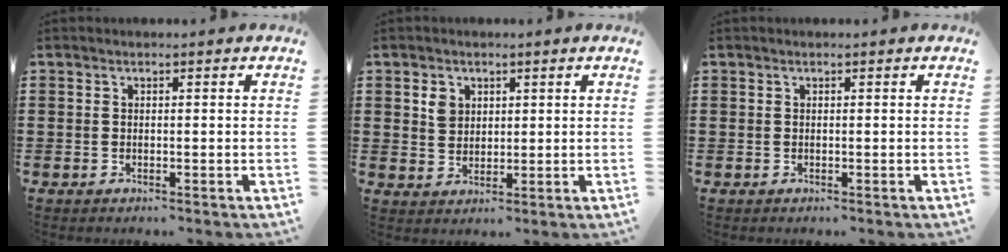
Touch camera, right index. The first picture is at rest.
{"total": 3.0, "force": [1.3, 2.4, 1.2], "torque": [-0.024, 0.005, 0.022]}
{"total": 0.0}